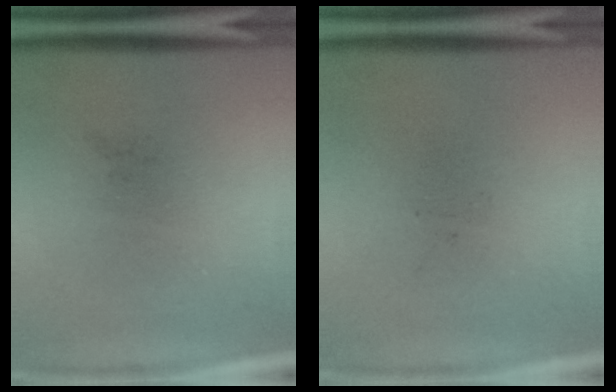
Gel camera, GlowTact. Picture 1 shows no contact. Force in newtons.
{"total": 0.0}